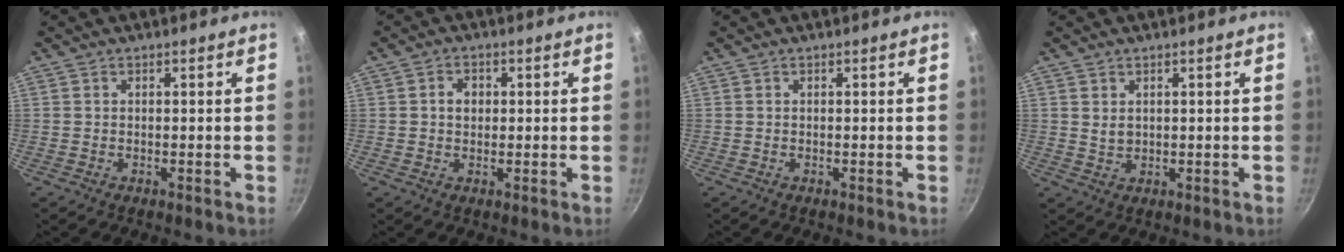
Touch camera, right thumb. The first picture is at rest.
{"total": 2.9, "force": [0.3, 2.4, 1.7], "torque": [-0.012, 0.005, 0.004]}
{"total": 0.0}
{"total": 2.0, "force": [0.8, 1.4, 1.2], "torque": [-0.016, -0.004, 0.019]}